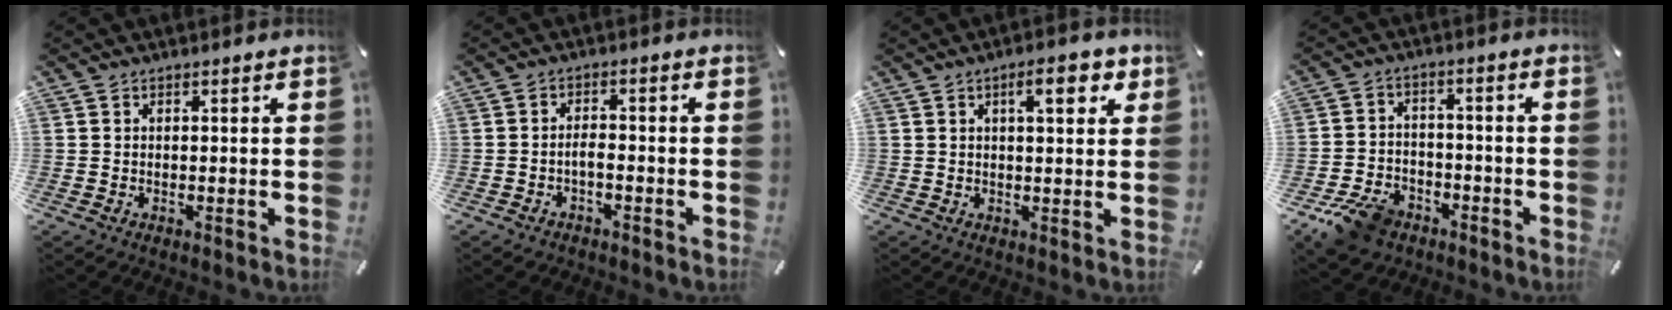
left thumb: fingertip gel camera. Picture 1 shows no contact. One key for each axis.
{"total": 2.4, "fx": -1.4, "fy": 1.1, "fz": 1.6, "tx": -0.029, "ty": 0.007, "tz": -0.028}
{"total": 6.7, "fx": 3.0, "fy": 2.2, "fz": 5.6, "tx": -0.076, "ty": -0.008, "tz": 0.041}
{"total": 9.9, "fx": -6.3, "fy": 6.3, "fz": 4.3, "tx": -0.081, "ty": 0.043, "tz": -0.113}